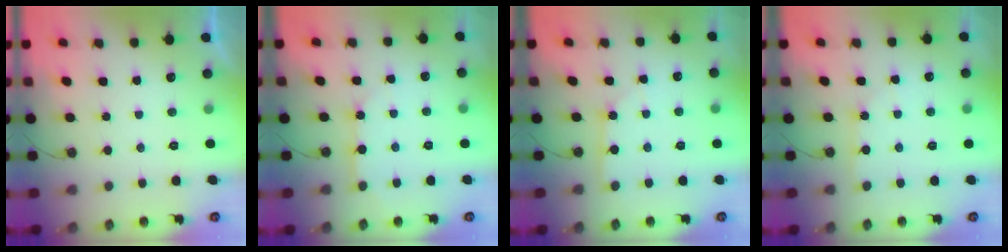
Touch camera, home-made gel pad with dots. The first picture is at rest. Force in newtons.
{"total": 6.8, "press": 6.7, "slide": 0.7}
{"total": 2.5, "press": 2.5, "slide": 0.2}
{"total": 3.2, "press": 3.2, "slide": 0.5}